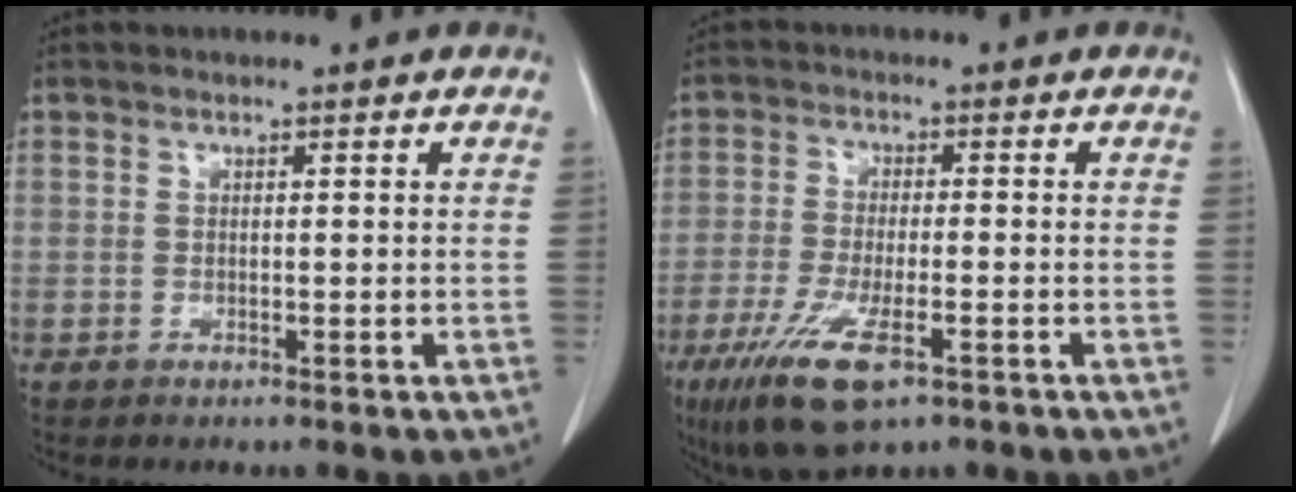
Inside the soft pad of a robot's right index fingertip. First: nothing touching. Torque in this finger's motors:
{"motor_torque": [1.09, -0.95, 0.27, 0.14]}